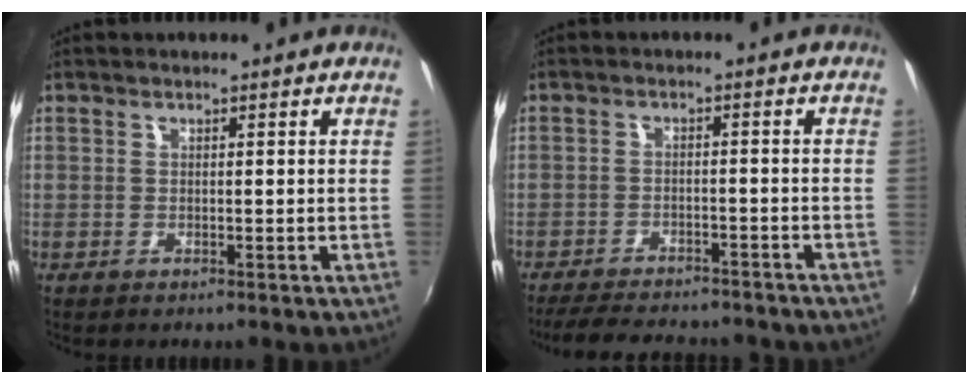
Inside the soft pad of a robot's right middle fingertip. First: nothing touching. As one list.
[{"total": 15.2, "force": [-12.9, 4.5, 6.6], "torque": [-0.138, -0.020, -0.176]}]